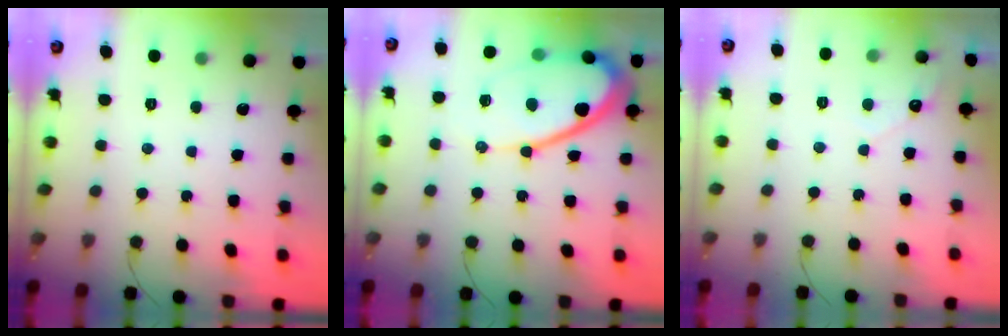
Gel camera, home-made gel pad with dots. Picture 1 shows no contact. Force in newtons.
{"total": 14.4, "press": 14.4, "slide": 1.6}
{"total": 2.7, "press": 2.7, "slide": 0.2}